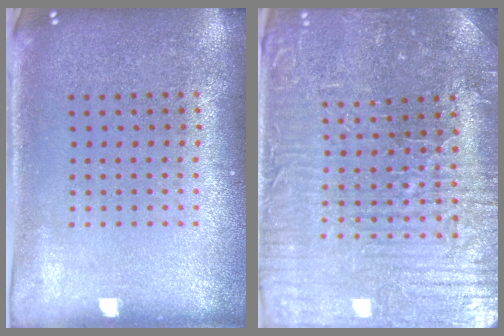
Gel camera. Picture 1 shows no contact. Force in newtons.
{"total": 3.9, "press": 3.9, "slide": 0.6}